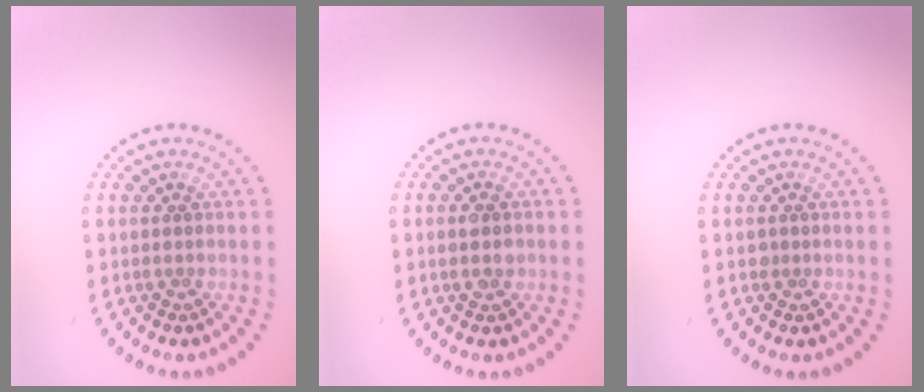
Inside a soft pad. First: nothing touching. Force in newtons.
{"total": 2.0, "press": 2.0, "slide": 0.1}
{"total": 0.5, "press": 0.4, "slide": 0.4}